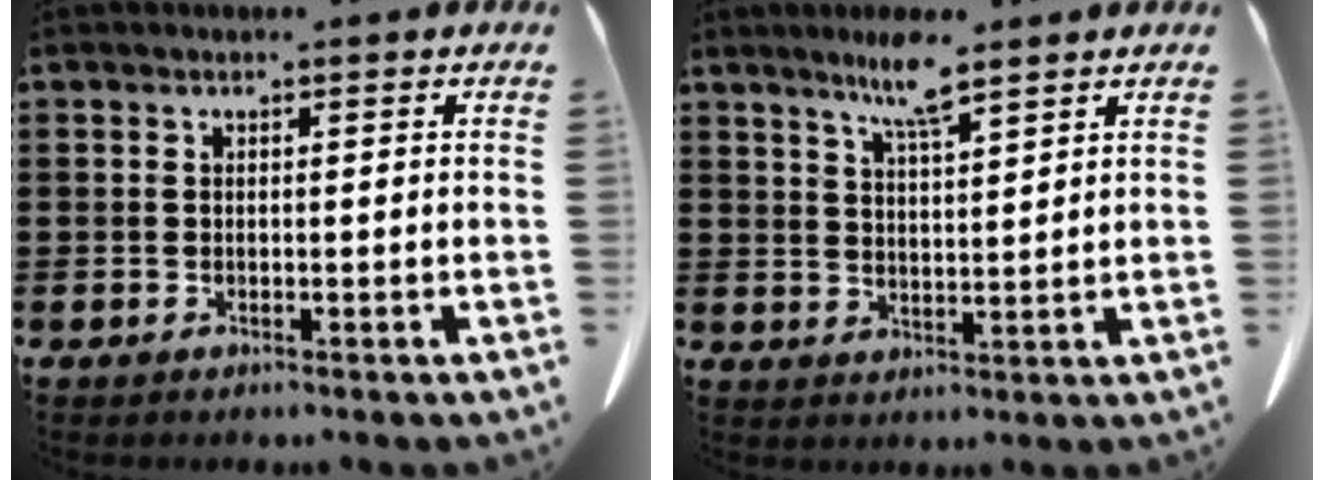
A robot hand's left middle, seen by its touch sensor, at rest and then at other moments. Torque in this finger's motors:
{"motor_torque": [1.40, -0.74, 0.18, 0.10]}